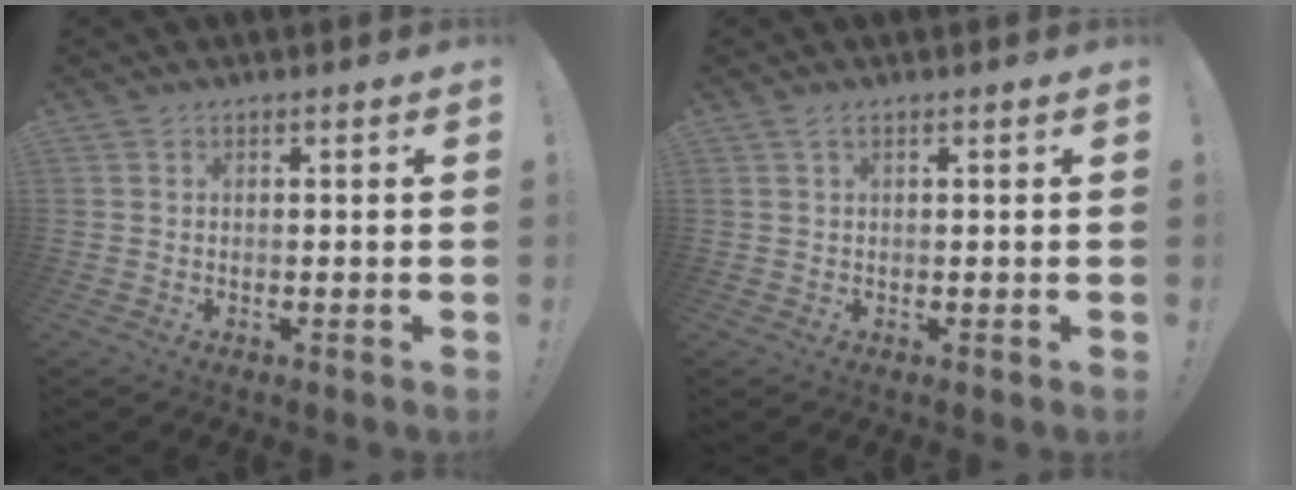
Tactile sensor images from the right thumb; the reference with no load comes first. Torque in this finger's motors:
{"motor_torque": [0.00, 0.00, 0.00, 0.00, 0.00]}